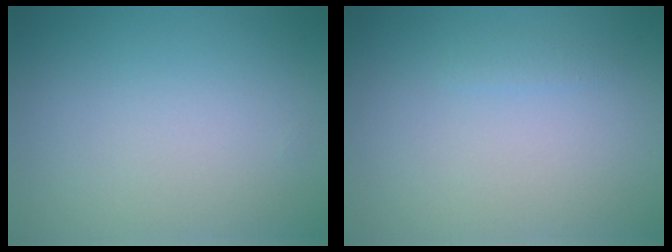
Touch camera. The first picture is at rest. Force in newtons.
{"total": 0.6, "press": 0.6, "slide": 0.1}